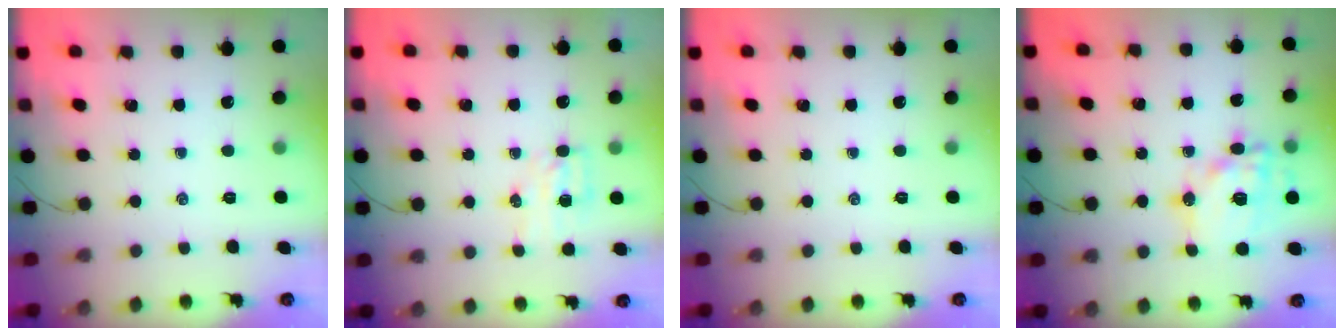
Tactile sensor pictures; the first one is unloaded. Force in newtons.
{"total": 4.6, "press": 4.5, "slide": 1.0}
{"total": 0.0}
{"total": 16.8, "press": 16.6, "slide": 2.6}